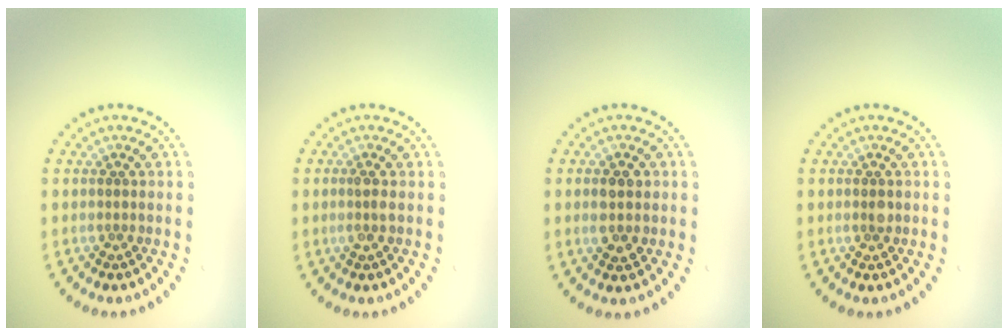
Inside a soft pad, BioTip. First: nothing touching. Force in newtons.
{"total": 1.0, "press": 0.8, "slide": 0.6}
{"total": 2.9, "press": 2.9, "slide": 0.2}
{"total": 1.0, "press": 1.0, "slide": 0.1}